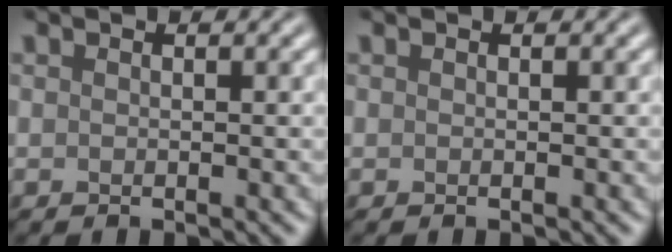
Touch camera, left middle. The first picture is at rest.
{"total": 0.0}